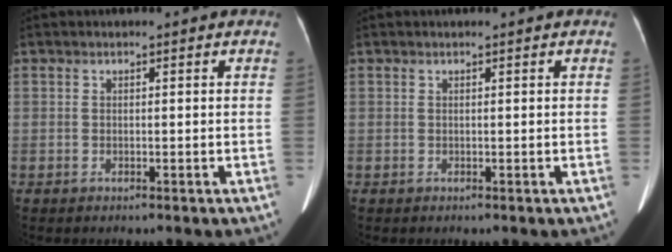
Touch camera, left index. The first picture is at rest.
{"total": 0.0}